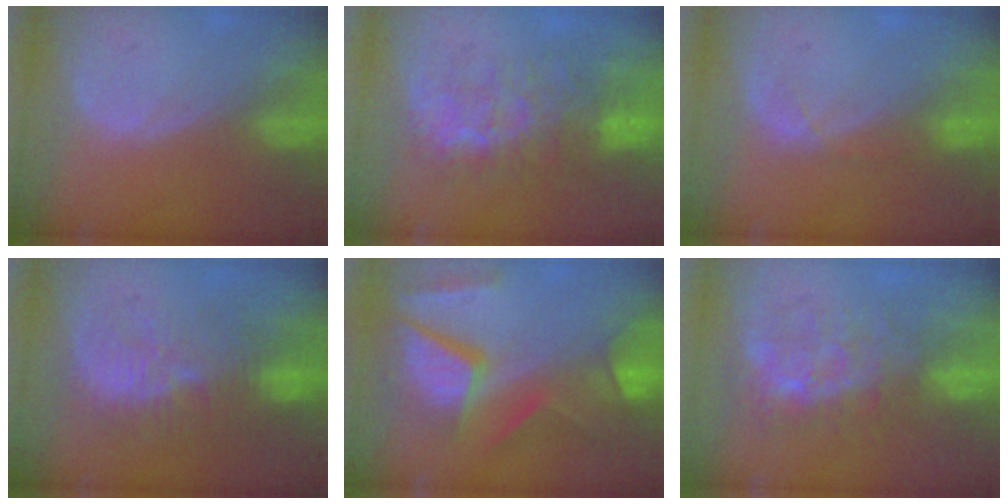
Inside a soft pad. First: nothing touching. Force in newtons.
{"total": 9.7, "press": 8.8, "slide": 4.0}
{"total": 1.4, "press": 1.3, "slide": 0.3}
{"total": 9.2, "press": 8.9, "slide": 2.1}
{"total": 11.8, "press": 9.8, "slide": 6.6}
{"total": 9.0, "press": 7.6, "slide": 4.8}